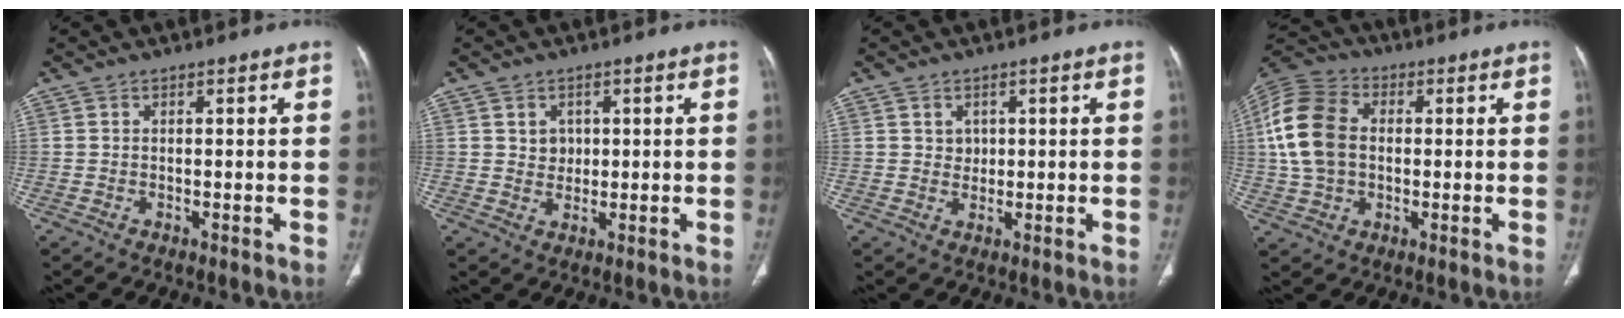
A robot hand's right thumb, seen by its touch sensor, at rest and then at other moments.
{"total": 3.0, "force": [0.8, 2.5, 1.3], "torque": [-0.005, -0.004, 0.016]}
{"total": 2.1, "force": [0.7, 1.8, 0.9], "torque": [-0.004, -0.004, 0.014]}
{"total": 14.3, "force": [0.9, 10.2, 10.0], "torque": [-0.200, 0.022, 0.012]}